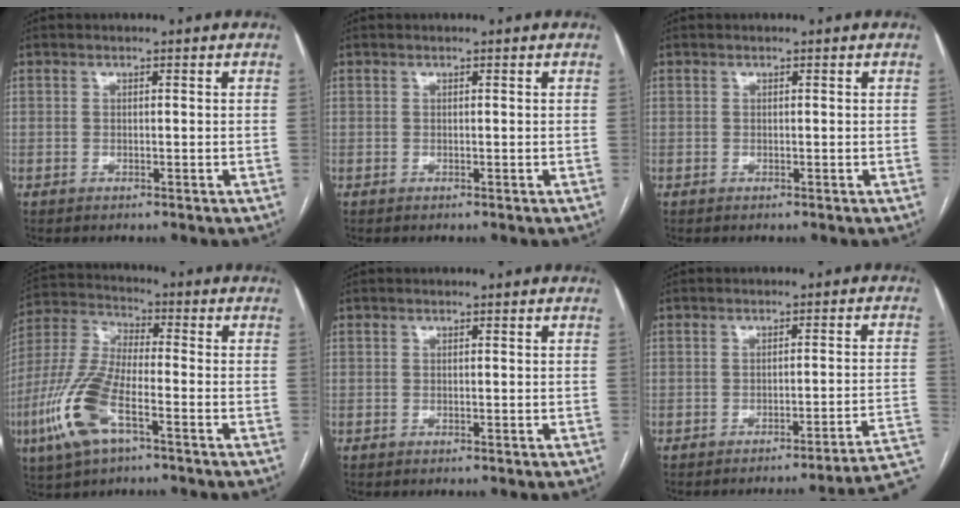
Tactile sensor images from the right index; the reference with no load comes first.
{"total": 0.0}
{"total": 0.0}
{"total": 13.4, "force": [-5.7, 4.2, 11.4], "torque": [-0.264, -0.006, -0.112]}
{"total": 0.0}
{"total": 9.5, "force": [-6.7, -0.6, 6.7], "torque": [-0.064, 0.015, -0.077]}